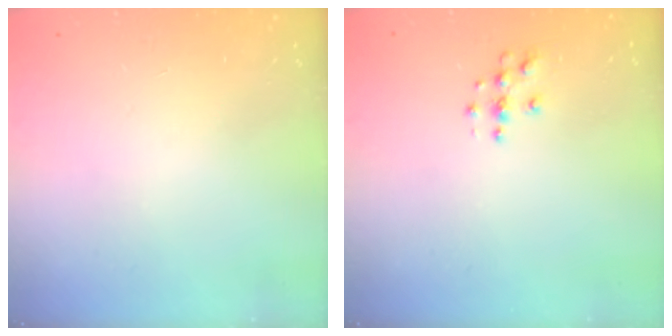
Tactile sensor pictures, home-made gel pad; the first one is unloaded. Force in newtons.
{"total": 3.7, "press": 3.7, "slide": 0.2}